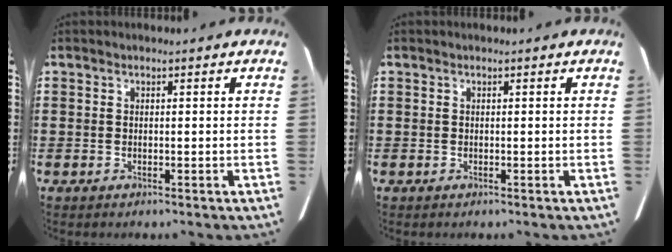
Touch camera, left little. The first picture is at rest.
{"total": 0.0}